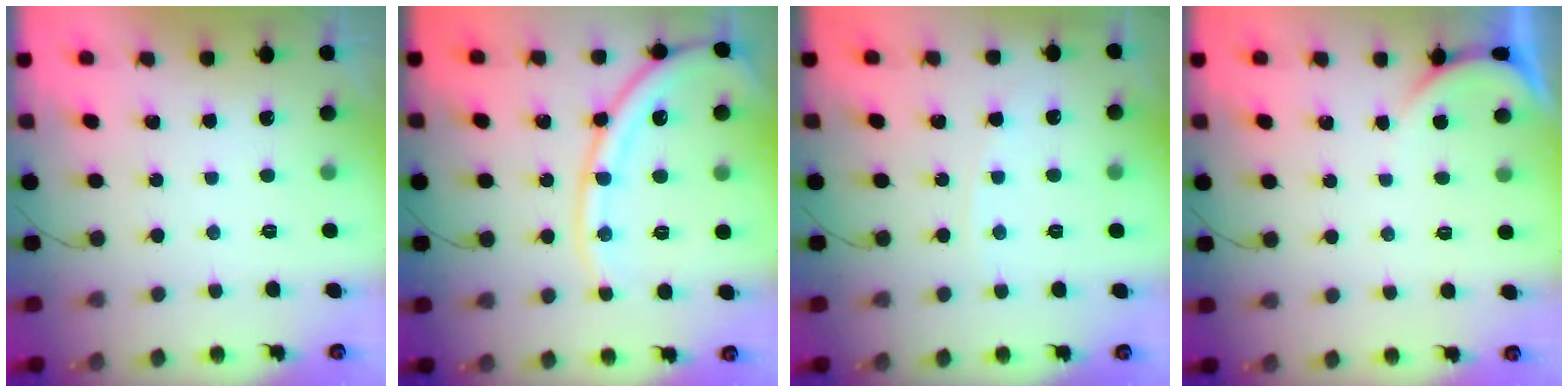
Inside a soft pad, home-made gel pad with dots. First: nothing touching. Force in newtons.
{"total": 14.2, "press": 14.1, "slide": 1.6}
{"total": 2.6, "press": 2.6, "slide": 0.2}
{"total": 2.0, "press": 2.0, "slide": 0.2}